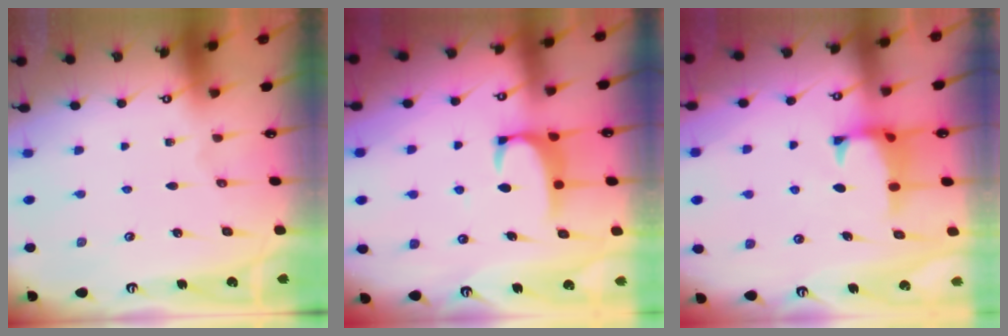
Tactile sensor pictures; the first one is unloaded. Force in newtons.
{"total": 2.0, "press": 2.0, "slide": 0.3}
{"total": 0.8, "press": 0.1, "slide": 0.8}